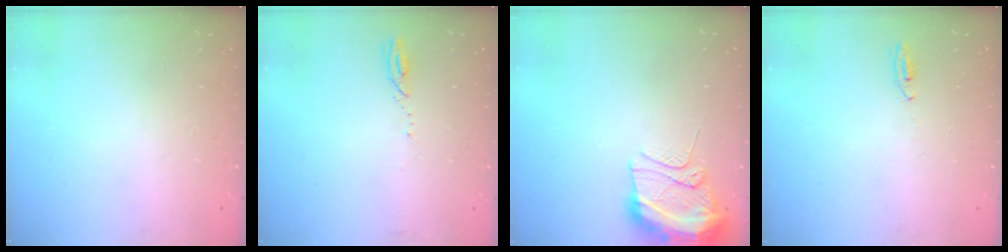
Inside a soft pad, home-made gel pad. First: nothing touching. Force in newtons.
{"total": 2.4, "press": 2.4, "slide": 0.3}
{"total": 12.4, "press": 12.3, "slide": 1.6}
{"total": 2.7, "press": 2.5, "slide": 1.0}